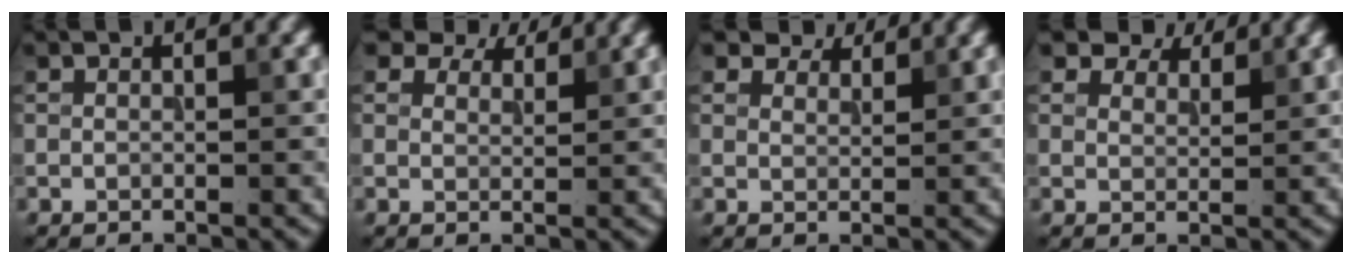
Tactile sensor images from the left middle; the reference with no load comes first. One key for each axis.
{"total": 5.5, "fx": 4.6, "fy": 2.2, "fz": 1.8, "tx": -0.045, "ty": -0.005, "tz": 0.078}
{"total": 4.2, "fx": 3.7, "fy": 1.6, "fz": 1.1, "tx": -0.029, "ty": -0.011, "tz": 0.071}
{"total": 5.0, "fx": 4.4, "fy": 2.0, "fz": 1.5, "tx": -0.040, "ty": -0.011, "tz": 0.082}